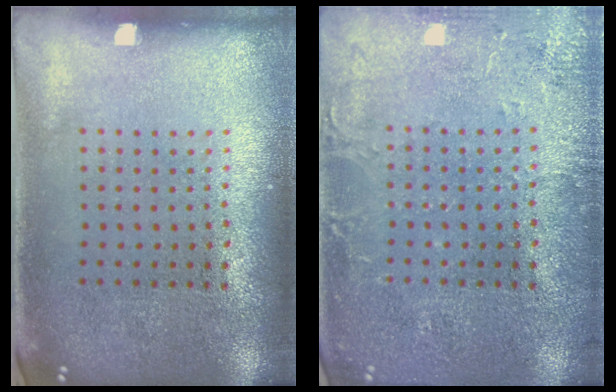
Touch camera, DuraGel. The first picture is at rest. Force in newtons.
{"total": 2.8, "press": 2.8, "slide": 0.4}